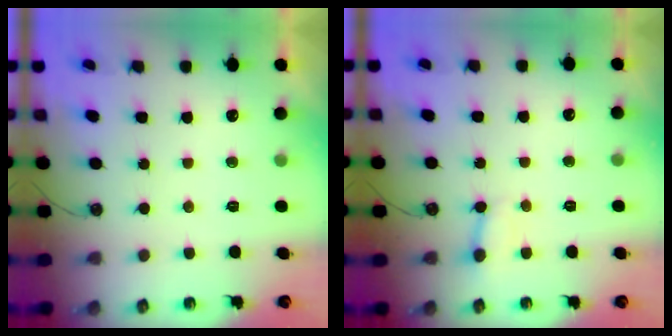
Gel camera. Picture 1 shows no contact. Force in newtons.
{"total": 3.0, "press": 2.9, "slide": 0.4}